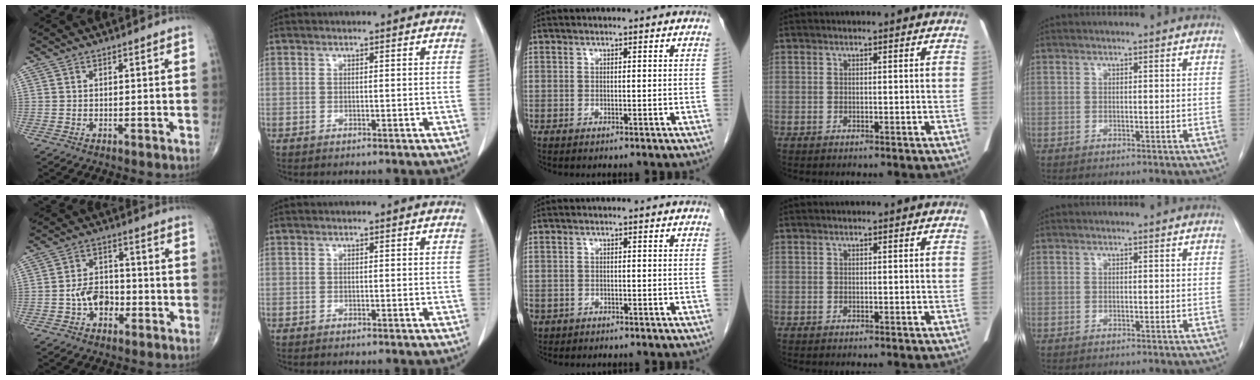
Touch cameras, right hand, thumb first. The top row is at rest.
{"thumb": {"total": 6.9, "force": [-2.2, 4.9, 4.4], "torque": [-0.049, 0.027, -0.044]}, "middle": {"total": 2.4, "force": [-1.5, 1.8, 0.6], "torque": [-0.016, -0.001, -0.025]}}